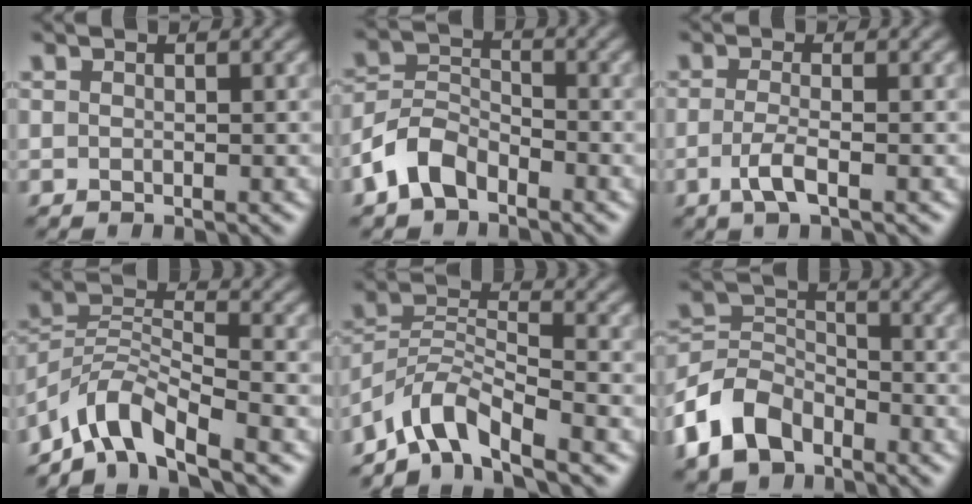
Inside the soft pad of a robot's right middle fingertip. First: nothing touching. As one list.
[{"total": 4.3, "force": [-2.9, 2.5, 2.0], "torque": [-0.042, 0.007, -0.068]}, {"total": 2.2, "force": [-0.8, 0.5, 1.9], "torque": [-0.043, 0.001, -0.022]}, {"total": 6.5, "force": [-5.2, 1.6, 3.5], "torque": [-0.057, 0.002, -0.109]}, {"total": 5.8, "force": [-4.8, 1.4, 3.0], "torque": [-0.052, 0.004, -0.099]}, {"total": 6.6, "force": [-4.1, 4.2, 3.1], "torque": [-0.067, 0.002, -0.094]}]